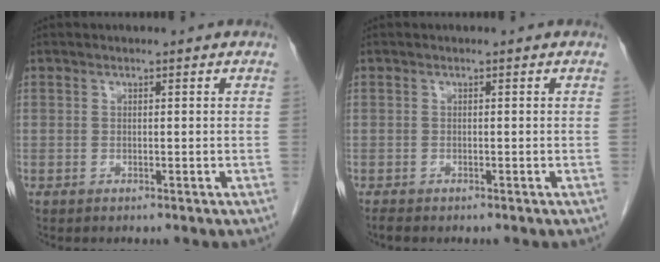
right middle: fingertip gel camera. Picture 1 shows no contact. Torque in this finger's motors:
{"motor_torque": [0.26, -0.14, -0.07, 0.00]}